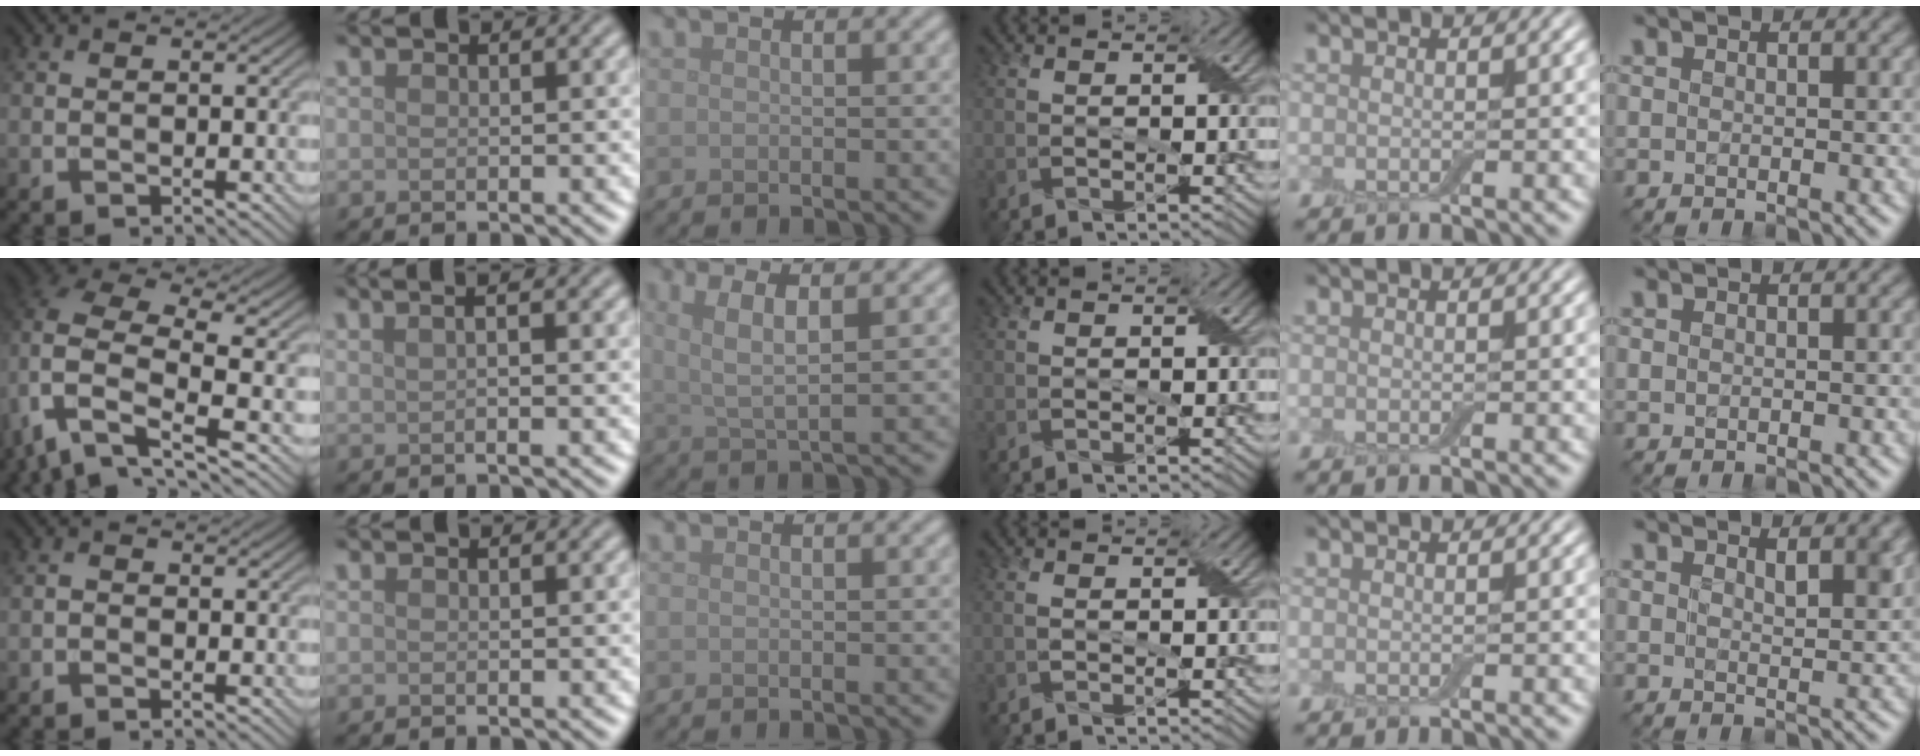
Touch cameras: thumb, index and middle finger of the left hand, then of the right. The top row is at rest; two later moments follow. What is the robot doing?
{"motion": "peel", "object": "bubble wrap"}